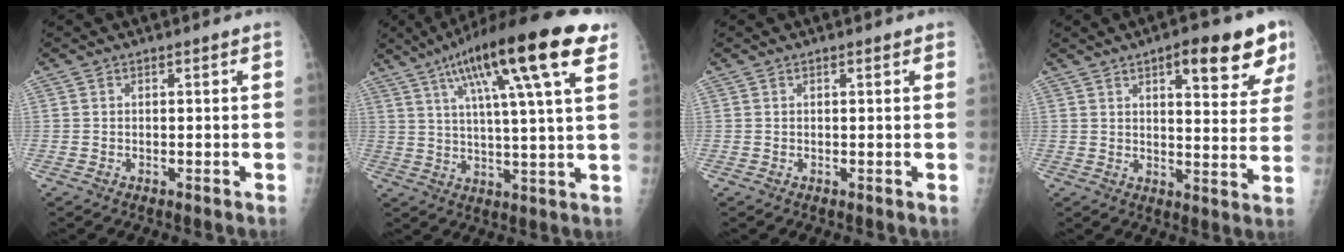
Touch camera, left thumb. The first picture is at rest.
{"total": 21.4, "force": [10.7, 3.7, 18.2], "torque": [-0.285, -0.003, 0.163]}
{"total": 1.0, "force": [0.5, 0.4, 0.7], "torque": [-0.009, 0.000, 0.004]}
{"total": 13.8, "force": [7.7, 4.4, 10.6], "torque": [-0.099, -0.030, 0.098]}